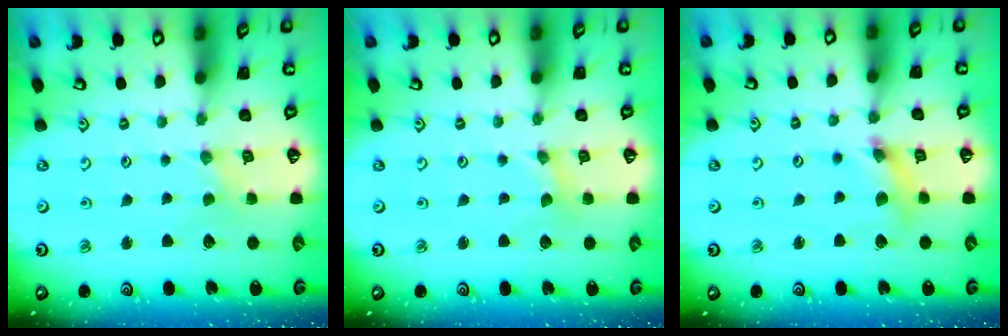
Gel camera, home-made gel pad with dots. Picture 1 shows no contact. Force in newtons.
{"total": 0.0}
{"total": 6.8, "press": 6.7, "slide": 0.8}